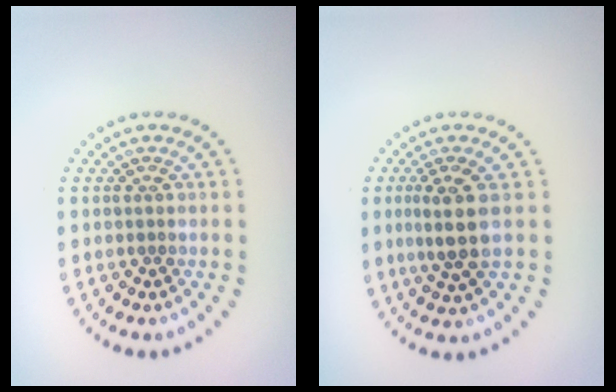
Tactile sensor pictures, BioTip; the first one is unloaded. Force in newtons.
{"total": 3.1, "press": 2.8, "slide": 1.4}